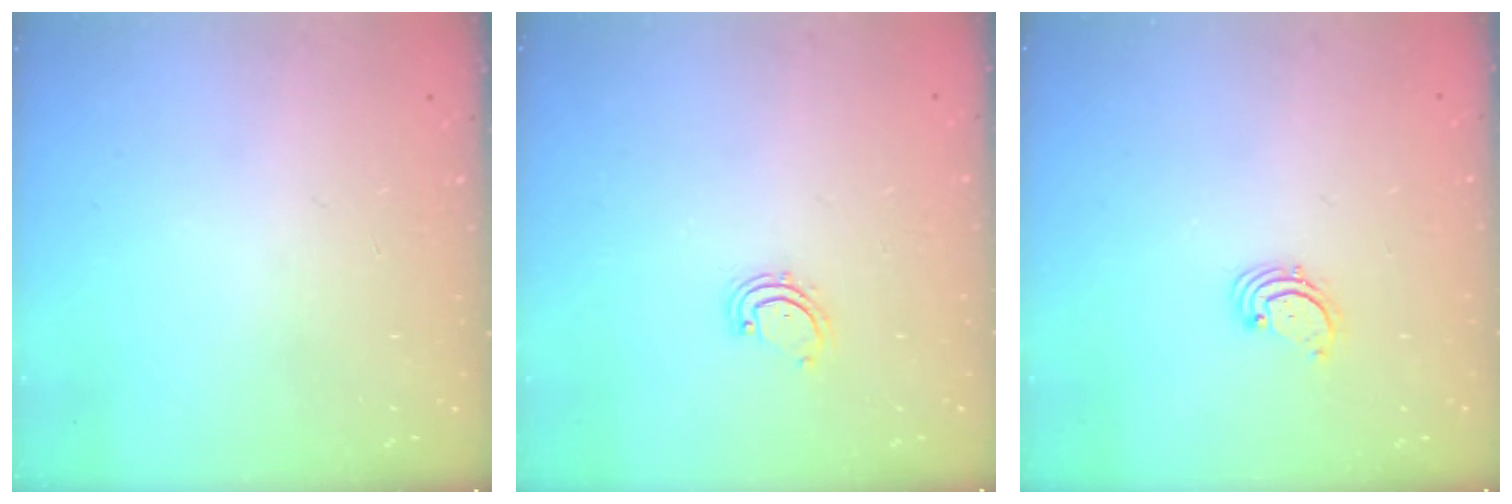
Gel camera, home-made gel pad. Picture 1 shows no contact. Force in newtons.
{"total": 2.6, "press": 2.6, "slide": 0.3}
{"total": 1.7, "press": 1.7, "slide": 0.2}